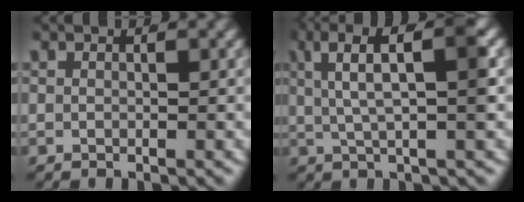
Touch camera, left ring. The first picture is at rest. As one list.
[{"total": 7.3, "force": [2.4, 1.8, 6.7], "torque": [-0.101, 0.018, 0.037]}]